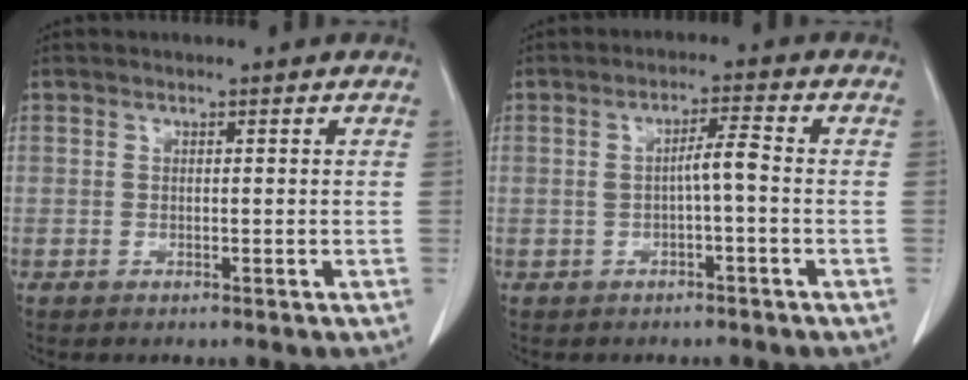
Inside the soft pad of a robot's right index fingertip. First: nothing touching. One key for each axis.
{"total": 3.4, "fx": -0.4, "fy": 0.2, "fz": 3.3, "tx": -0.053, "ty": 0.009, "tz": -0.003}